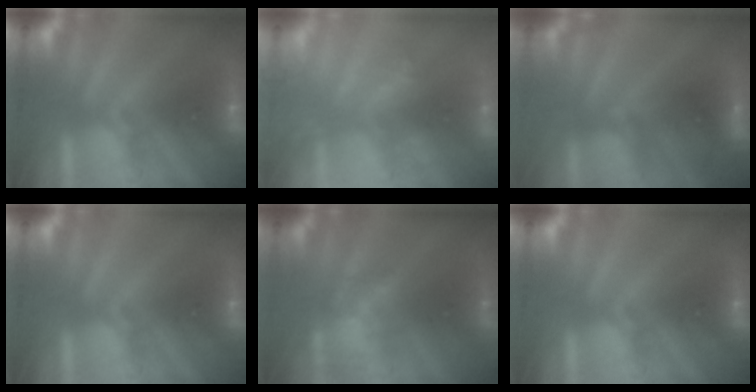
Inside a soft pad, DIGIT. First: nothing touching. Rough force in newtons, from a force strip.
{"total": 1.7}
{"total": 4.7}
{"total": 0.0}
{"total": 2.3}
{"total": 0.0}